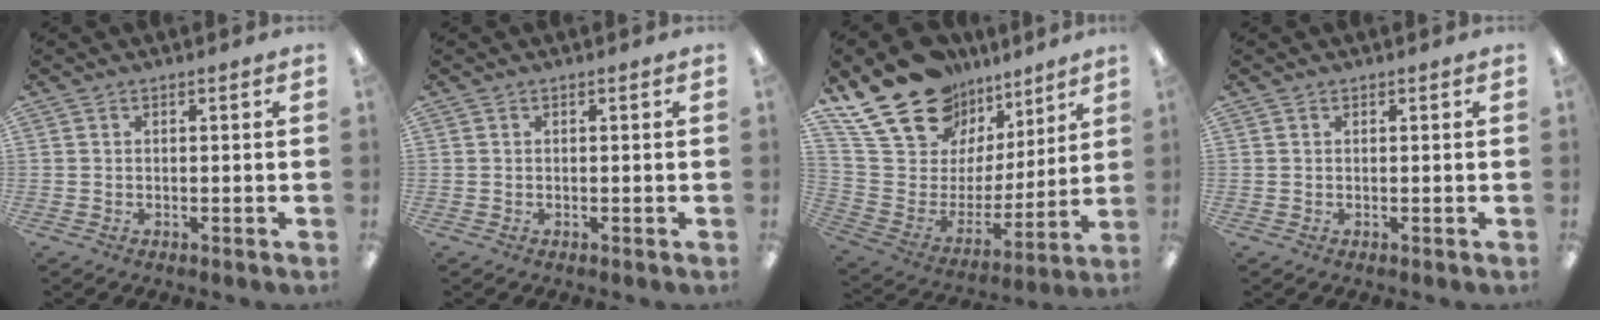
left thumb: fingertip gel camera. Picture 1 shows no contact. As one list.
[{"total": 0.0}, {"total": 22.1, "force": [15.9, 12.9, 8.3], "torque": [-0.160, -0.098, 0.302]}, {"total": 0.0}]